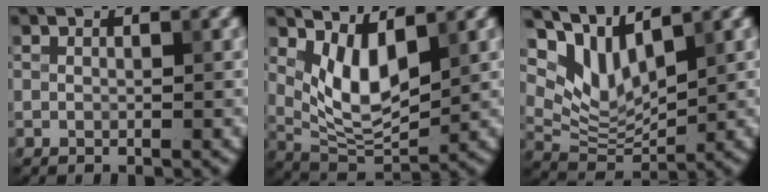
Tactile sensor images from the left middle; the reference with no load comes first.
{"total": 5.5, "force": [1.9, 2.4, 4.5], "torque": [-0.088, -0.015, 0.045]}
{"total": 5.6, "force": [4.2, 2.2, 2.9], "torque": [-0.073, -0.007, 0.082]}